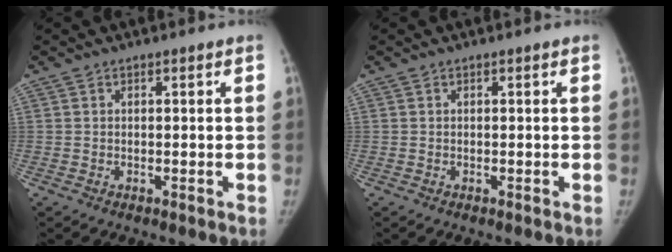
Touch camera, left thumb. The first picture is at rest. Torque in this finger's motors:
{"motor_torque": [-0.04, 0.04, 0.21, -0.02, 0.00]}